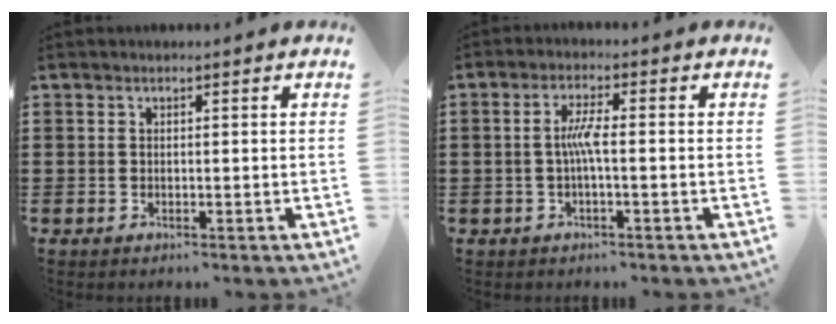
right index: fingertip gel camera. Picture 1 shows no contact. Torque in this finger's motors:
{"motor_torque": [0.86, -0.46, 0.37, 0.13]}